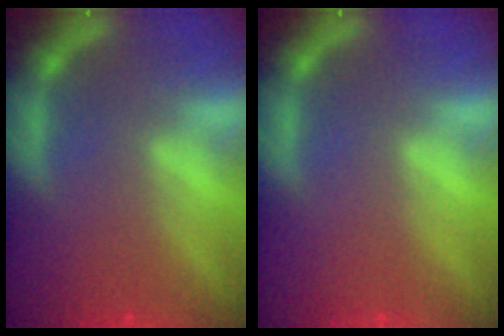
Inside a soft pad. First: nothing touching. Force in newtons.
{"total": 0.0}